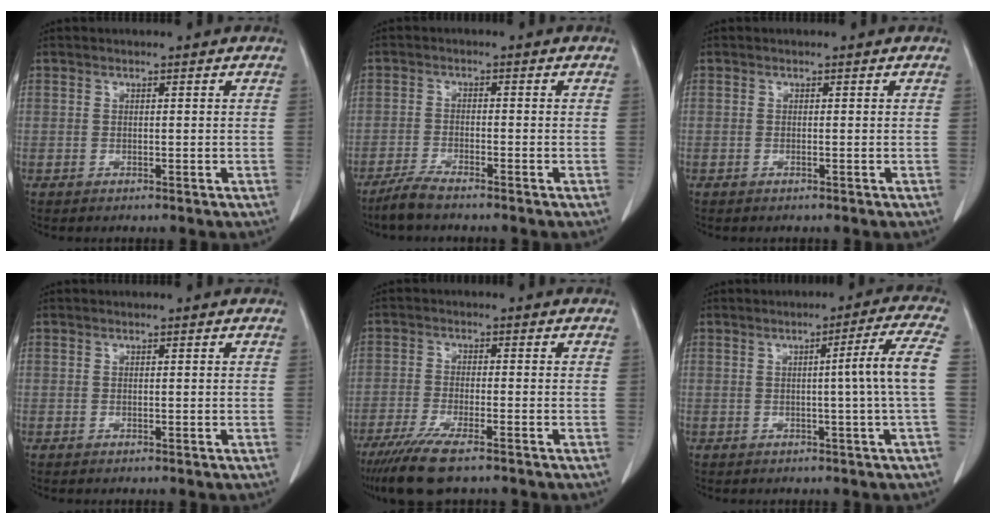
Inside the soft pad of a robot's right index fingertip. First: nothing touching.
{"total": 3.7, "force": [-3.3, 0.1, 1.8], "torque": [-0.043, -0.010, -0.065]}
{"total": 0.0}
{"total": 0.0}
{"total": 8.6, "force": [-6.3, 1.0, 5.7], "torque": [-0.100, -0.021, -0.103]}
{"total": 6.9, "force": [-0.2, -1.9, 6.6], "torque": [-0.088, 0.002, -0.001]}